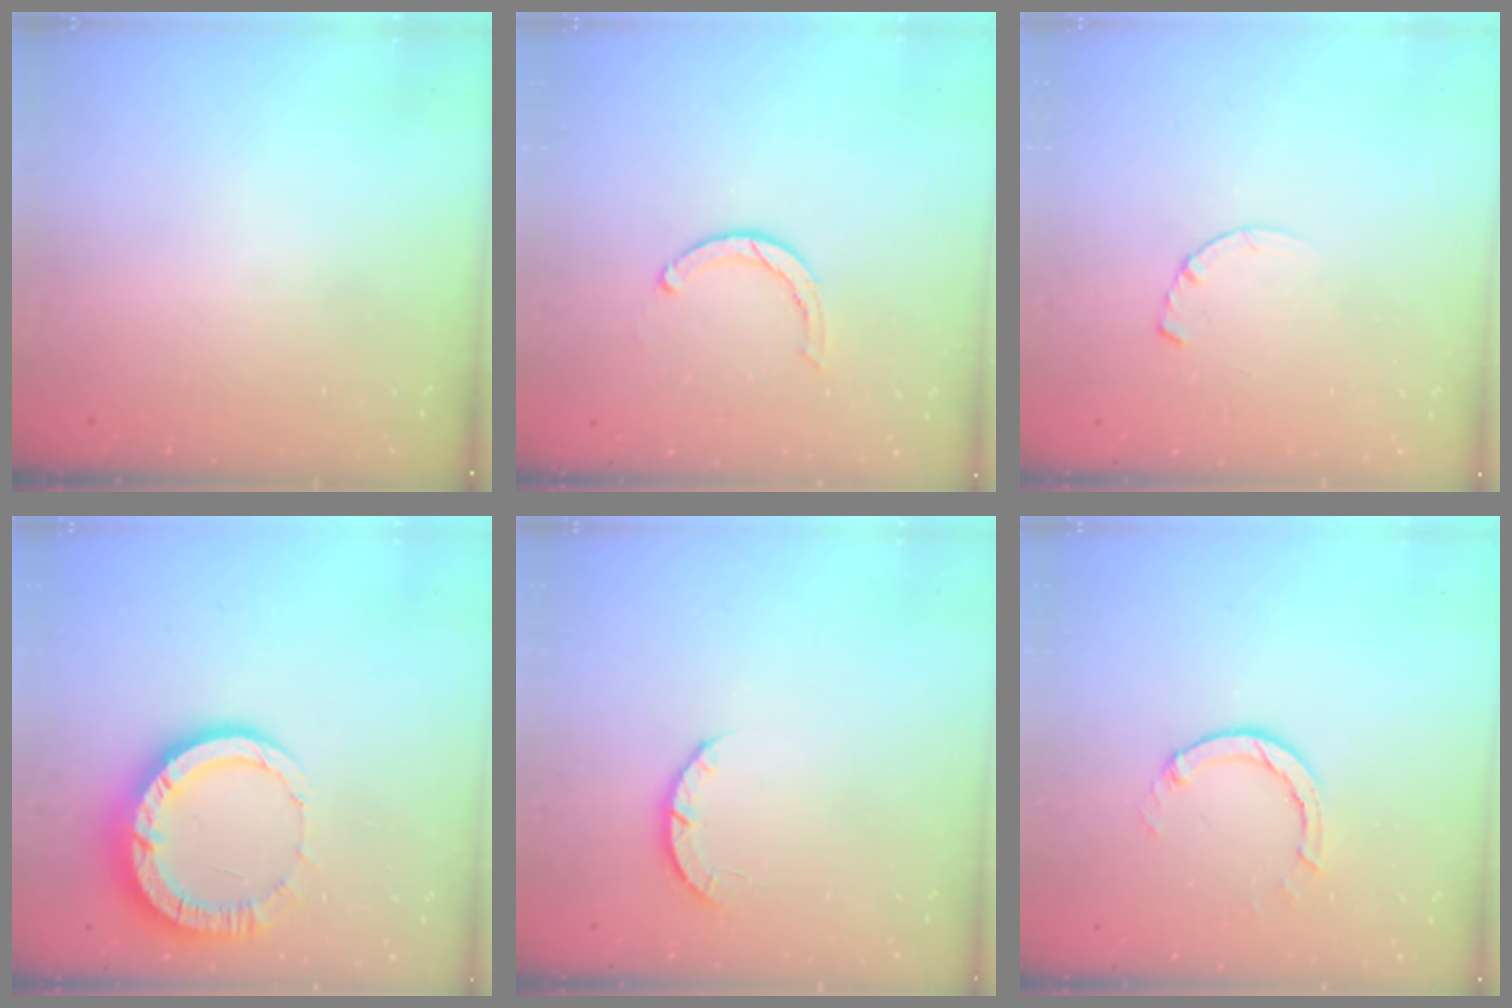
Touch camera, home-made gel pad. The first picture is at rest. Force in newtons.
{"total": 3.5, "press": 3.5, "slide": 0.2}
{"total": 3.3, "press": 3.3, "slide": 0.3}
{"total": 11.3, "press": 11.2, "slide": 1.2}
{"total": 2.7, "press": 2.6, "slide": 0.4}
{"total": 2.7, "press": 2.7, "slide": 0.3}